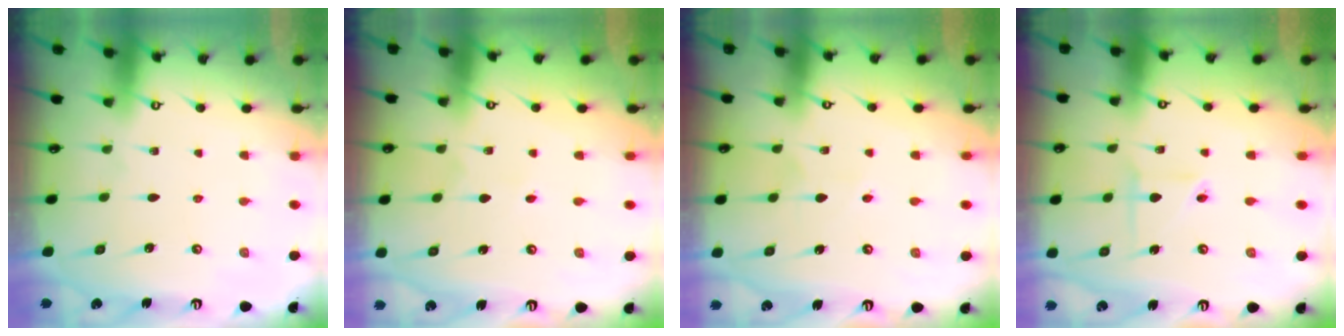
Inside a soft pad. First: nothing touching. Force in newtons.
{"total": 1.7, "press": 1.7, "slide": 0.1}
{"total": 4.2, "press": 4.1, "slide": 0.7}
{"total": 3.5, "press": 3.4, "slide": 0.4}